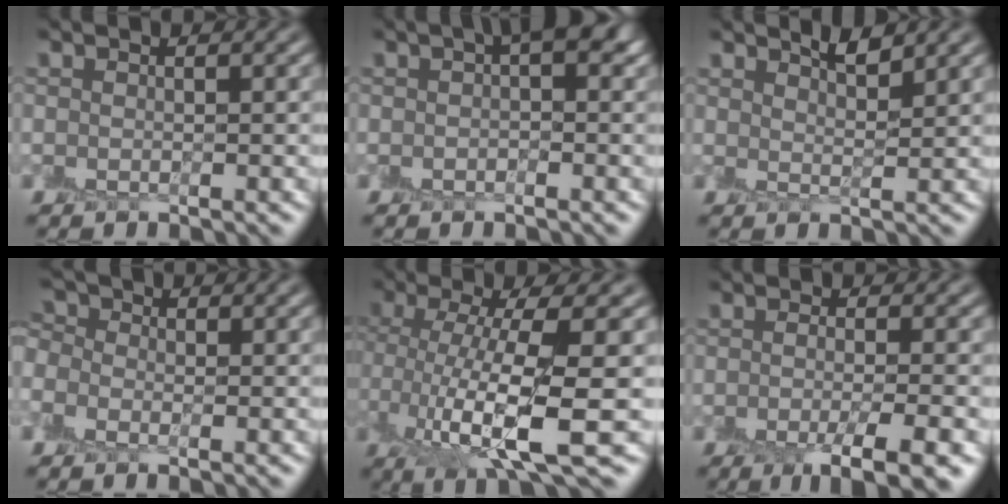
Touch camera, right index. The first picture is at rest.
{"total": 4.9, "force": [1.7, 2.3, 3.9], "torque": [-0.040, 0.014, 0.016]}
{"total": 2.1, "force": [1.8, 0.1, 1.0], "torque": [-0.011, 0.000, 0.026]}
{"total": 3.1, "force": [-0.2, 2.5, 1.8], "torque": [-0.042, 0.012, -0.016]}
{"total": 7.8, "force": [-1.0, 1.8, 7.5], "torque": [-0.150, -0.014, -0.015]}
{"total": 5.8, "force": [-3.0, 1.4, 4.8], "torque": [-0.067, -0.012, -0.043]}